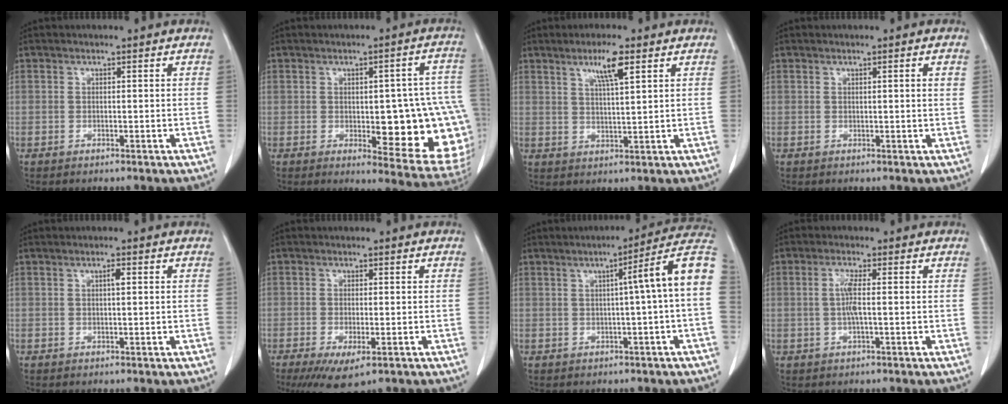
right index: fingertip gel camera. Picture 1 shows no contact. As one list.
[{"total": 18.9, "force": [-2.4, 5.9, 17.8], "torque": [-0.151, 0.021, -0.002]}, {"total": 5.3, "force": [2.9, 0.2, 4.4], "torque": [-0.078, 0.000, 0.050]}, {"total": 1.1, "force": [0.3, -0.1, 1.0], "torque": [-0.014, 0.001, 0.003]}, {"total": 1.0, "force": [0.2, 0.2, 0.9], "torque": [-0.017, 0.003, 0.002]}, {"total": 6.0, "force": [-3.3, 1.6, 4.7], "torque": [-0.075, -0.015, -0.046]}, {"total": 9.1, "force": [0.5, -1.1, 9.0], "torque": [-0.109, 0.025, 0.000]}, {"total": 3.1, "force": [-0.1, 0.1, 3.1], "torque": [-0.065, 0.000, -0.003]}]